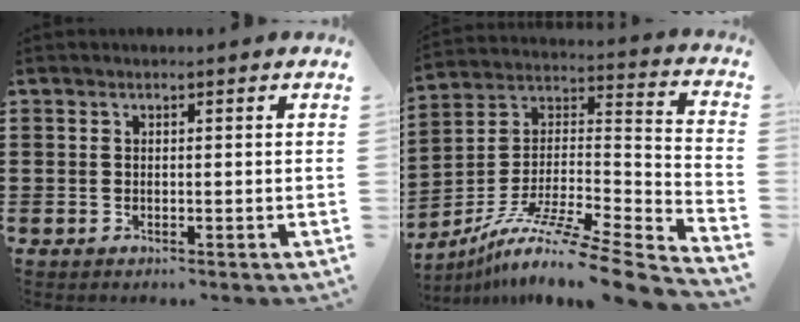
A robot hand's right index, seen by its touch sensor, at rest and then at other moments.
{"total": 10.5, "force": [-8.1, 0.5, 6.7], "torque": [-0.112, -0.004, -0.152]}